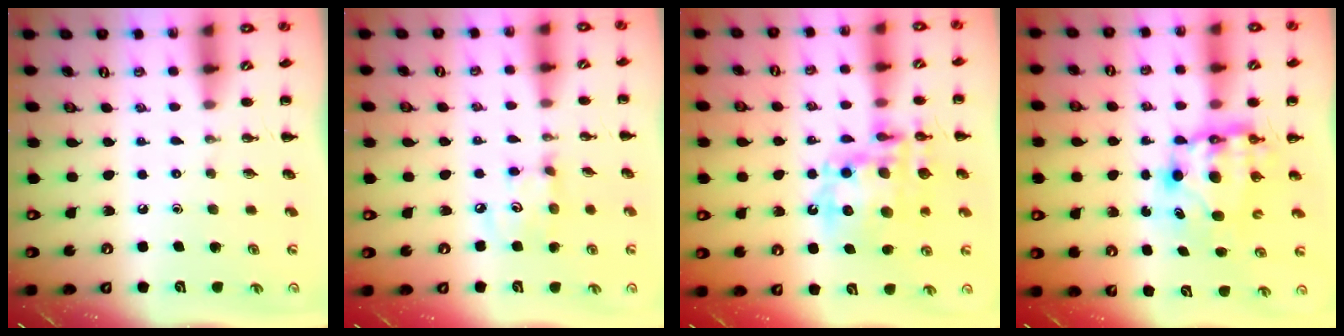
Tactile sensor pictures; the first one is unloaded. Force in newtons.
{"total": 4.8, "press": 4.8, "slide": 0.6}
{"total": 17.5, "press": 17.1, "slide": 3.9}
{"total": 7.3, "press": 7.0, "slide": 2.1}